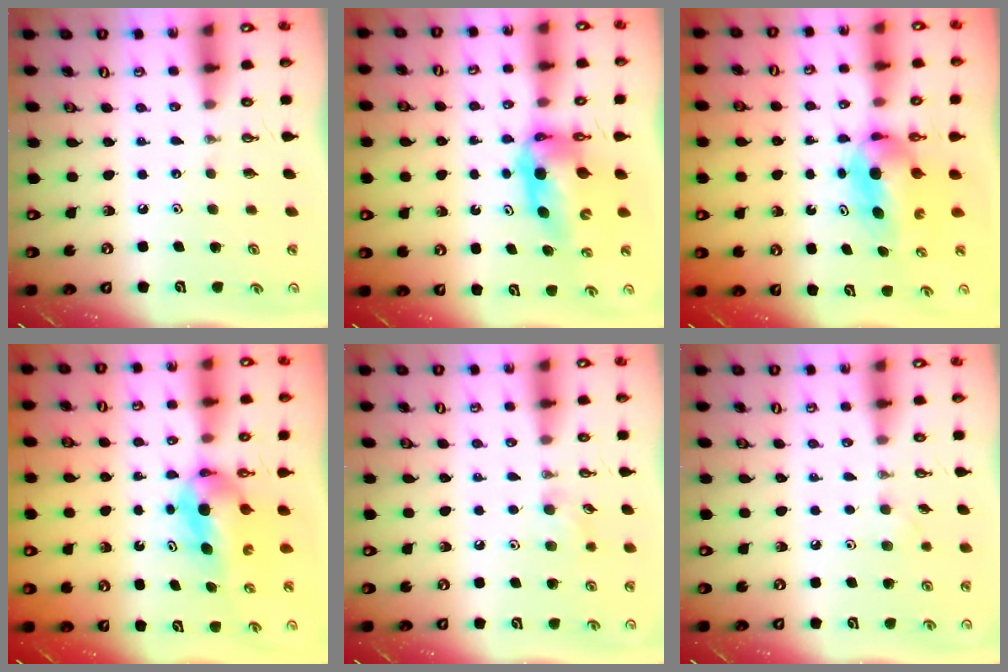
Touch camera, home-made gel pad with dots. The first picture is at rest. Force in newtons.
{"total": 7.5, "press": 7.5, "slide": 0.8}
{"total": 6.7, "press": 6.2, "slide": 2.6}
{"total": 5.8, "press": 4.9, "slide": 3.1}
{"total": 6.8, "press": 6.6, "slide": 1.5}
{"total": 5.3, "press": 5.1, "slide": 1.3}